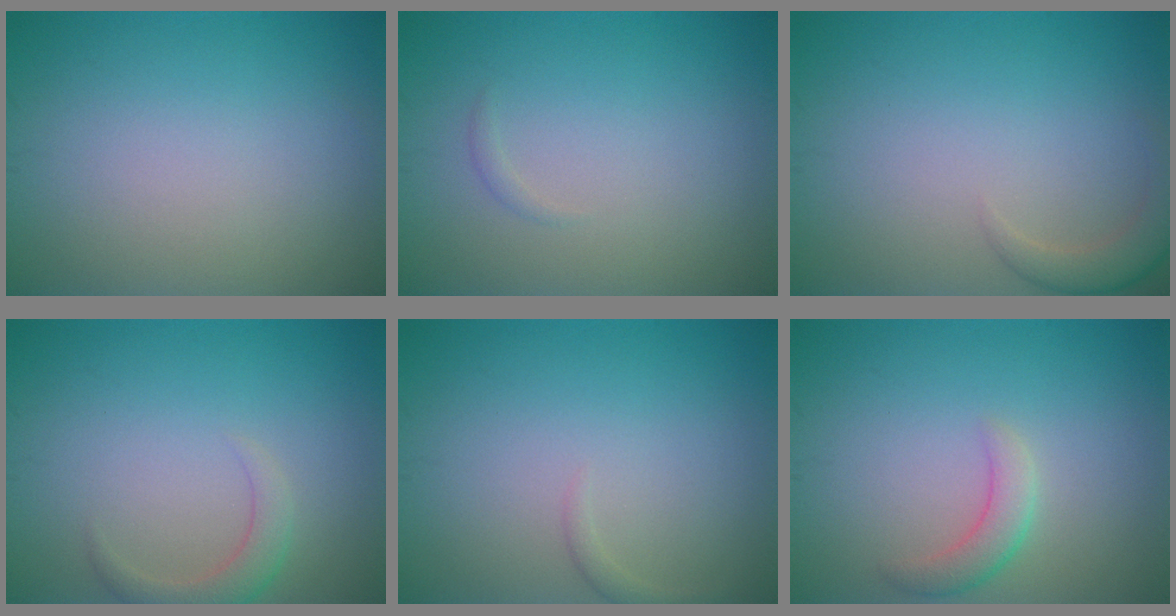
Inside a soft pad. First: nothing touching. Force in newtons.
{"total": 0.5, "press": 0.5, "slide": 0.0}
{"total": 2.3, "press": 2.3, "slide": 0.2}
{"total": 2.2, "press": 2.2, "slide": 0.2}
{"total": 0.8, "press": 0.8, "slide": 0.1}
{"total": 2.2, "press": 2.2, "slide": 0.1}